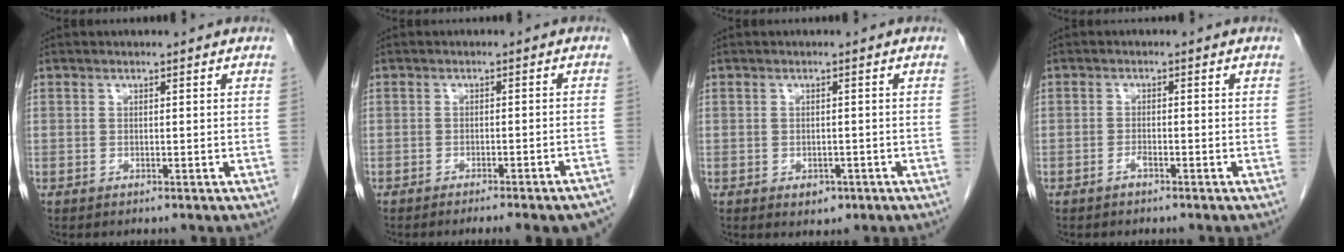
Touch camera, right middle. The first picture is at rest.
{"total": 11.1, "force": [-10.0, 0.2, 4.8], "torque": [-0.032, -0.004, -0.112]}
{"total": 2.0, "force": [-1.0, 1.4, 1.1], "torque": [-0.011, 0.002, -0.004]}
{"total": 1.2, "force": [-0.9, 0.2, 0.7], "torque": [-0.015, 0.002, -0.015]}